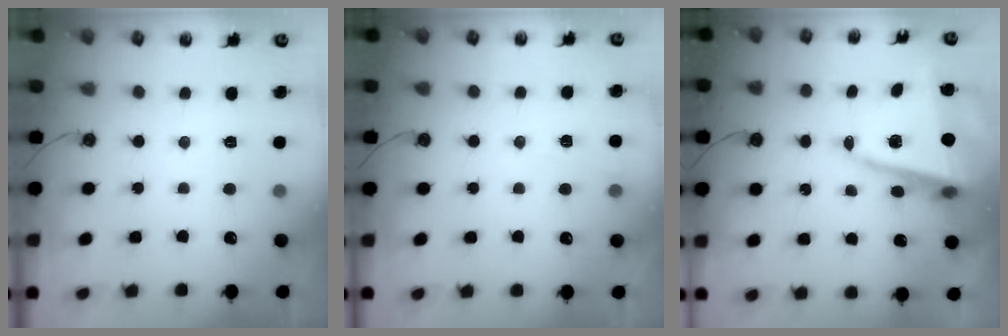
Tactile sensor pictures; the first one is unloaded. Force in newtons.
{"total": 4.0, "press": 3.6, "slide": 1.7}
{"total": 13.0, "press": 12.9, "slide": 1.5}